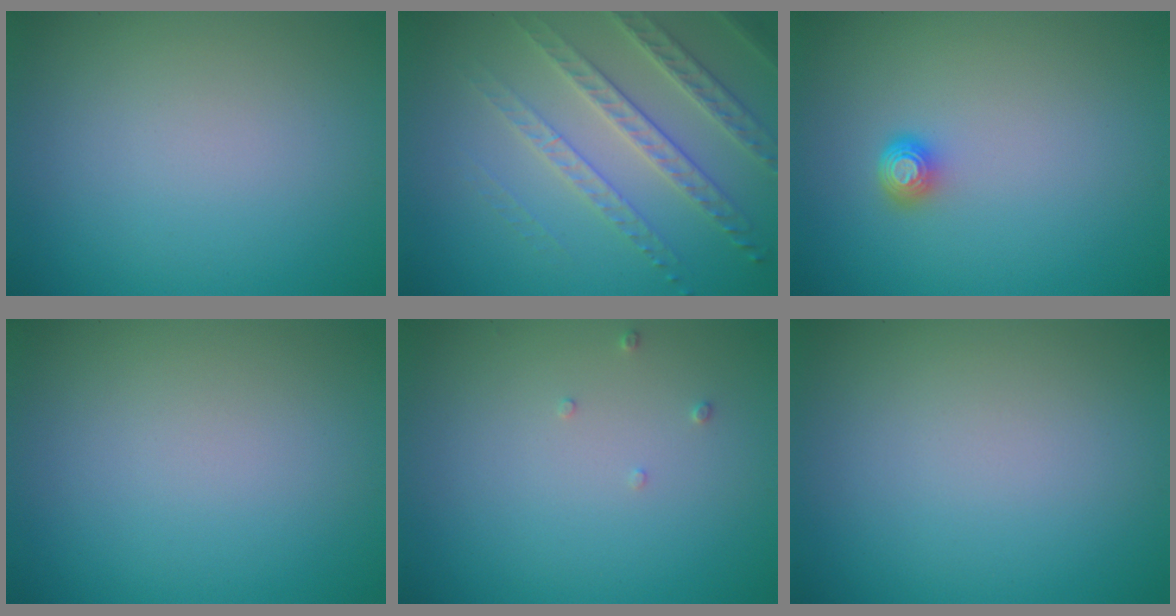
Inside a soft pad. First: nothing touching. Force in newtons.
{"total": 4.4, "press": 3.9, "slide": 2.1}
{"total": 1.5, "press": 1.2, "slide": 0.9}
{"total": 0.0}
{"total": 0.7, "press": 0.7, "slide": 0.2}
{"total": 0.0}